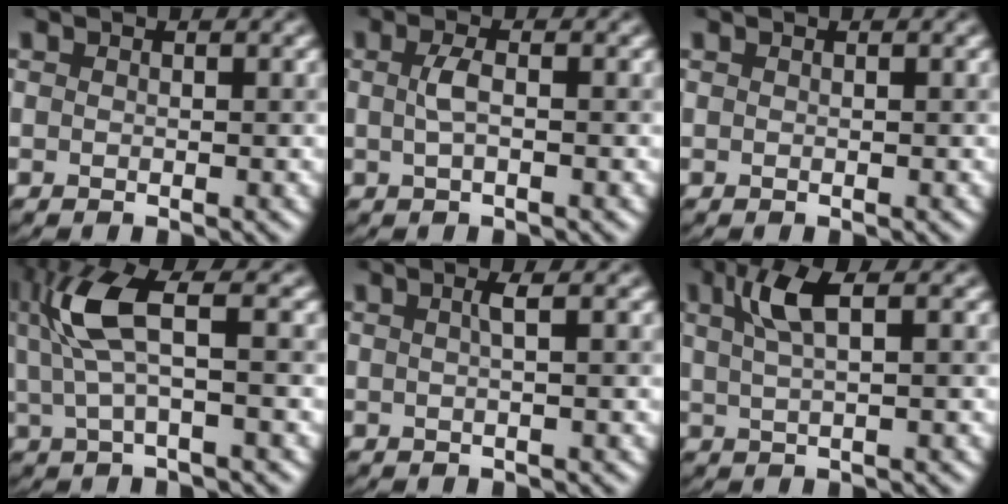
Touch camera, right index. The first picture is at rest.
{"total": 1.6, "force": [0.1, 0.4, 1.5], "torque": [-0.032, 0.009, 0.005]}
{"total": 0.0}
{"total": 5.7, "force": [1.4, 1.4, 5.3], "torque": [-0.121, 0.011, 0.032]}
{"total": 1.5, "force": [0.2, 0.3, 1.5], "torque": [-0.022, 0.009, 0.003]}
{"total": 3.5, "force": [1.5, 0.9, 3.1], "torque": [-0.055, 0.011, 0.032]}